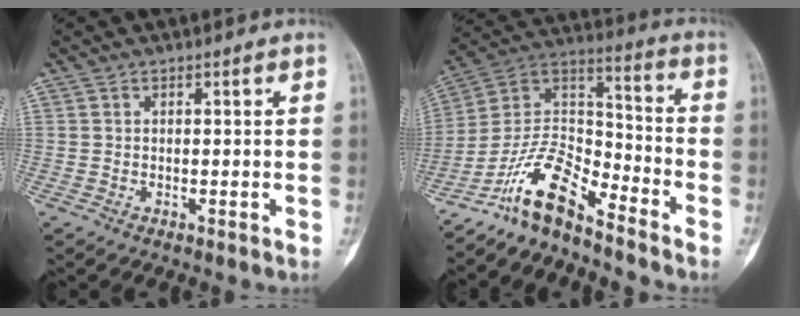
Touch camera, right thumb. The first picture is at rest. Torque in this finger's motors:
{"motor_torque": [0.41, 0.15, 1.42, -1.36, 0.16]}